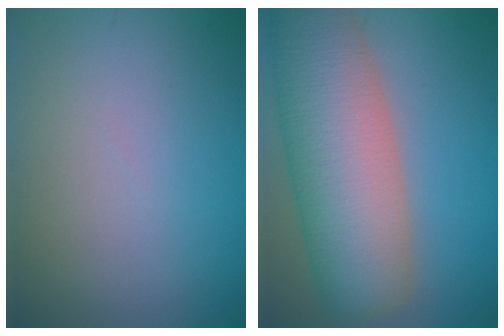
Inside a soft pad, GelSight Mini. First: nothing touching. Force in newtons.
{"total": 12.1, "press": 12.1, "slide": 0.7}